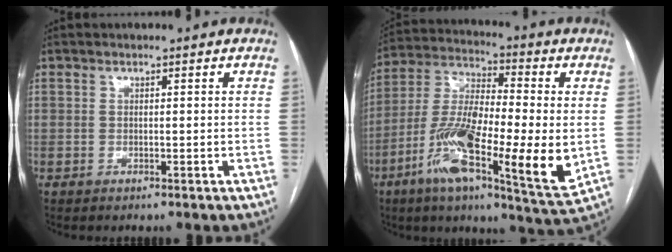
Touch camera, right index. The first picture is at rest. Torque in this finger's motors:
{"motor_torque": [1.42, -0.72, 0.61, 0.21]}